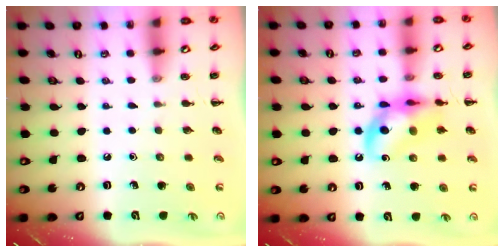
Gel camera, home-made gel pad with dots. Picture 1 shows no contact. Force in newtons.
{"total": 13.5, "press": 13.2, "slide": 3.0}